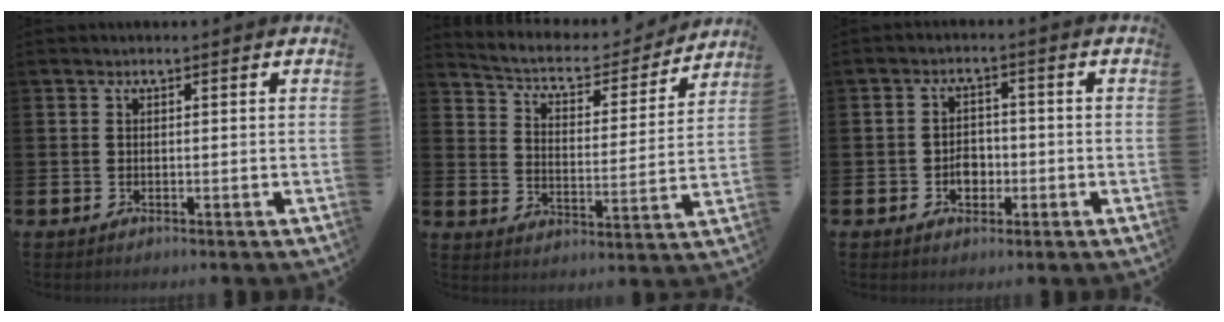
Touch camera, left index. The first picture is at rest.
{"total": 5.9, "force": [5.4, 2.0, 1.7], "torque": [-0.059, -0.045, 0.085]}
{"total": 3.0, "force": [-0.9, 2.2, 1.8], "torque": [-0.025, 0.000, -0.021]}